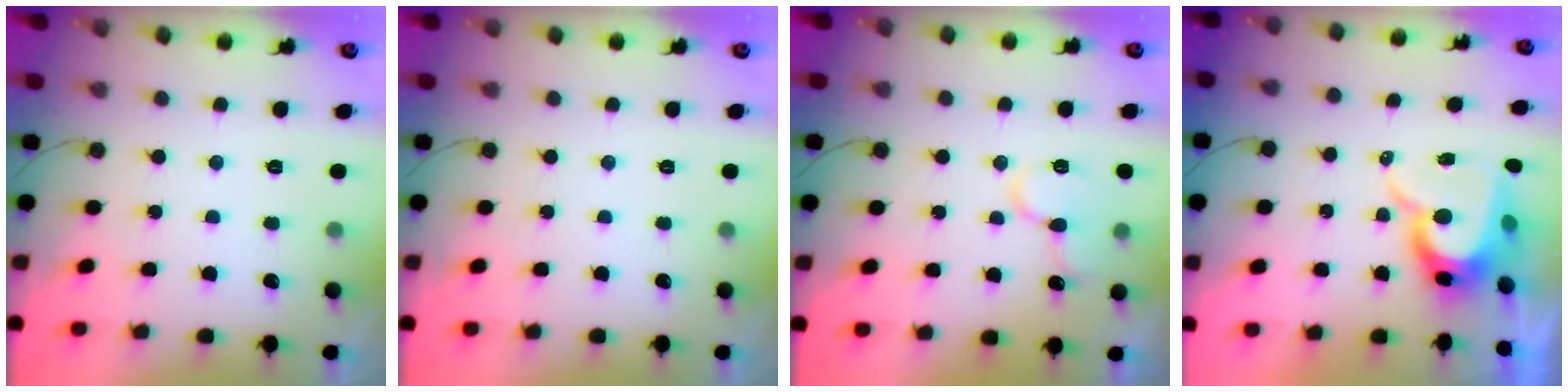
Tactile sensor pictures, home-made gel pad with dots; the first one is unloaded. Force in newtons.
{"total": 0.0}
{"total": 11.0, "press": 10.9, "slide": 1.4}
{"total": 11.2, "press": 11.1, "slide": 1.1}